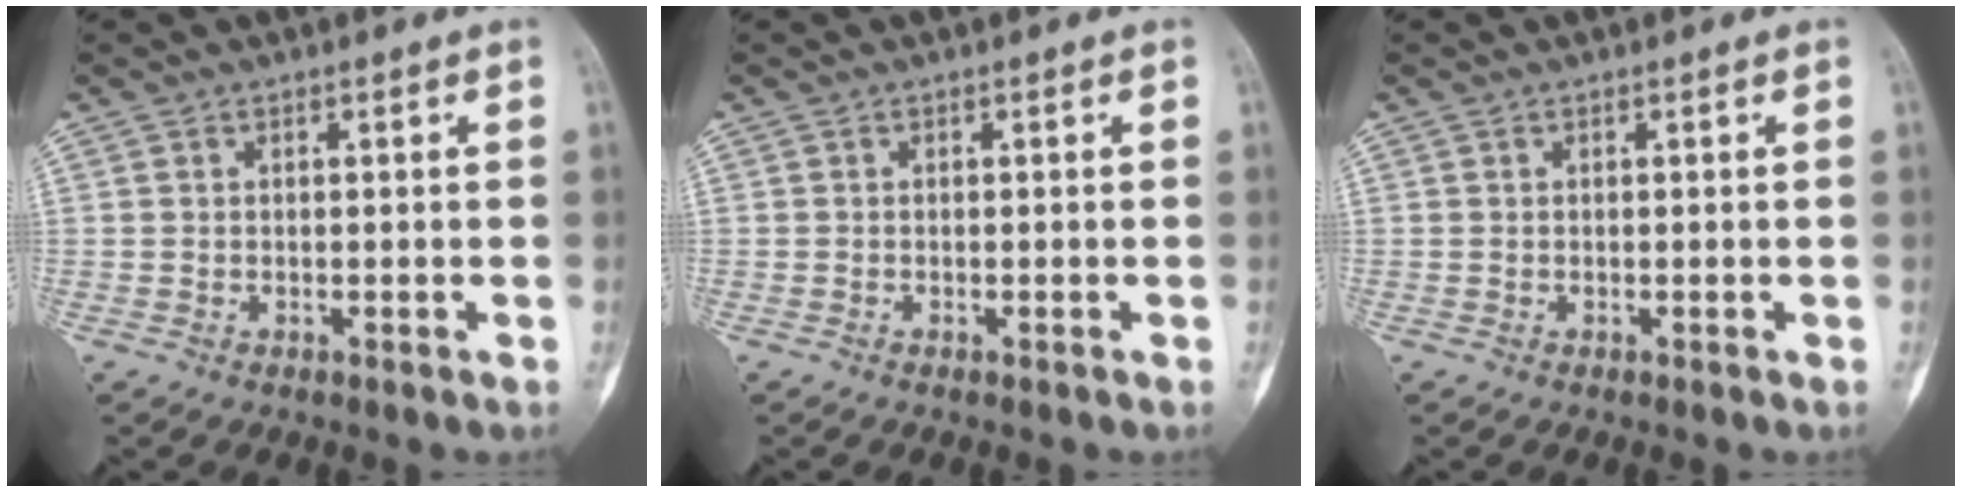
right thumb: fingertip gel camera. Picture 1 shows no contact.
{"total": 0.0}
{"total": 0.0}